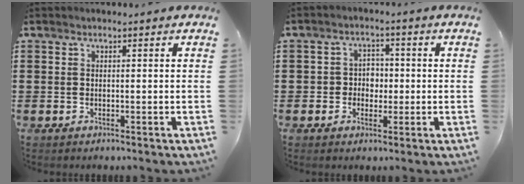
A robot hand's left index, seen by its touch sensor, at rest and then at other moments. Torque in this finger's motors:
{"motor_torque": [0.16, 0.14, 0.09, 0.01]}